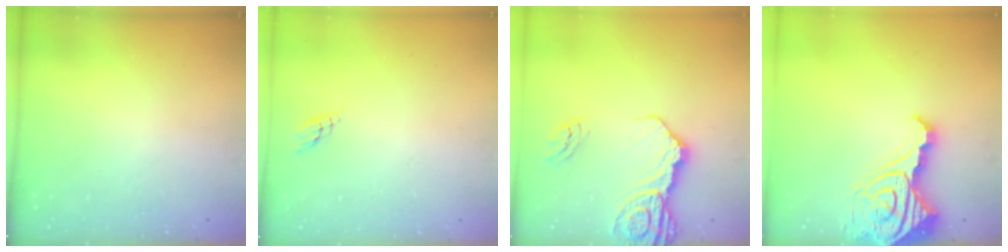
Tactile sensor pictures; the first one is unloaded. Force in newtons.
{"total": 2.8, "press": 2.8, "slide": 0.3}
{"total": 16.1, "press": 16.0, "slide": 1.9}
{"total": 19.7, "press": 19.6, "slide": 2.0}